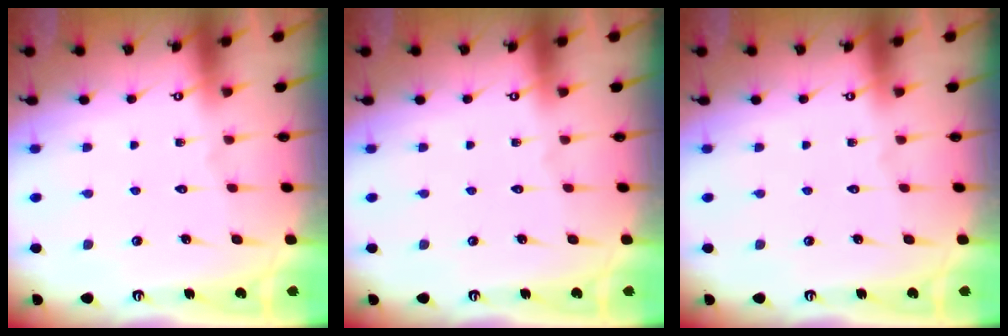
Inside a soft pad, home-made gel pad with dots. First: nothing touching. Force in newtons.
{"total": 0.0}
{"total": 0.0}